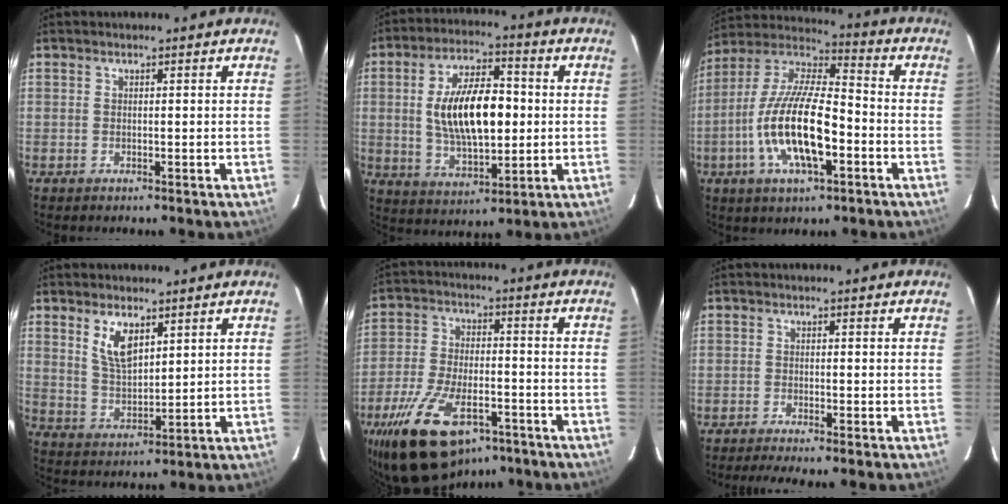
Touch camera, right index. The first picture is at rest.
{"total": 15.5, "force": [0.6, 7.2, 13.7], "torque": [-0.248, 0.011, 0.018]}
{"total": 18.0, "force": [-5.5, 6.3, 15.9], "torque": [-0.320, -0.009, -0.107]}
{"total": 7.1, "force": [3.6, 3.3, 5.1], "torque": [-0.091, -0.002, 0.078]}
{"total": 21.2, "force": [-13.1, 10.5, 12.9], "torque": [-0.276, -0.025, -0.216]}
{"total": 4.0, "force": [-3.5, -0.6, 1.8], "torque": [-0.047, -0.008, -0.060]}